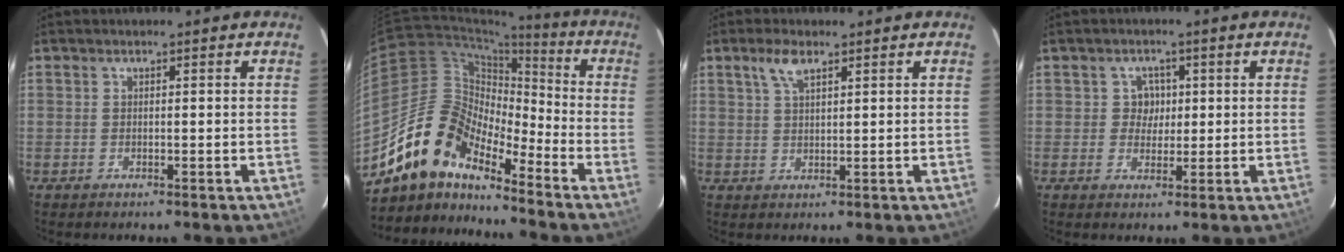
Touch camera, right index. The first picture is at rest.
{"total": 14.2, "force": [-12.0, 5.2, 5.5], "torque": [-0.095, 0.018, -0.234]}
{"total": 3.8, "force": [2.3, 1.2, 2.7], "torque": [-0.052, 0.007, 0.045]}
{"total": 3.1, "force": [0.3, 3.0, 0.4], "torque": [-0.001, 0.014, 0.004]}